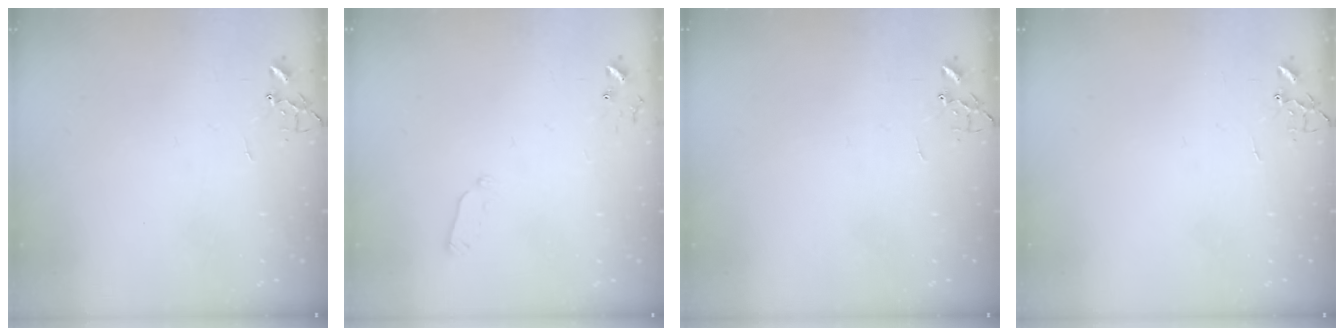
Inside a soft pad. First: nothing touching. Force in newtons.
{"total": 4.6, "press": 4.5, "slide": 0.9}
{"total": 0.0}
{"total": 0.0}